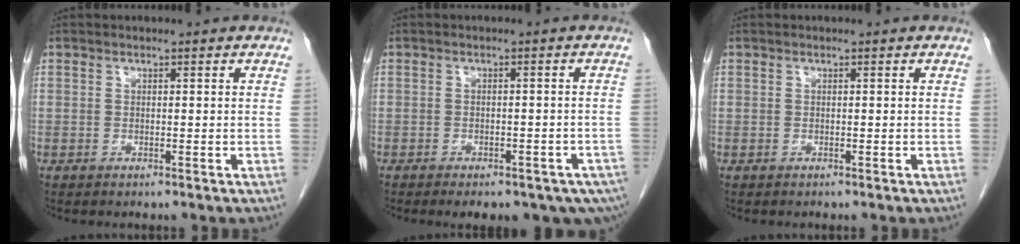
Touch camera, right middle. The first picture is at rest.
{"total": 13.8, "force": [-9.4, 5.8, 8.3], "torque": [-0.102, -0.010, -0.106]}
{"total": 0.0}